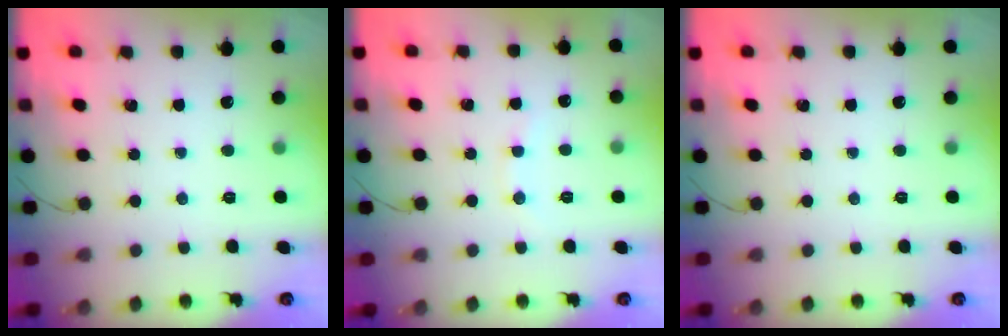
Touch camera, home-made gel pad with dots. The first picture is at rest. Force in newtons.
{"total": 3.5, "press": 3.3, "slide": 1.1}
{"total": 0.0}